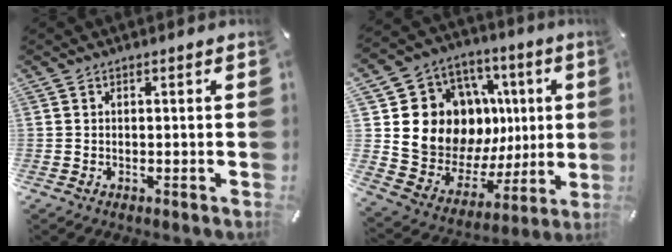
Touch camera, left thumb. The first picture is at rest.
{"total": 17.5, "force": [4.4, 15.0, 7.9], "torque": [-0.130, -0.046, 0.106]}